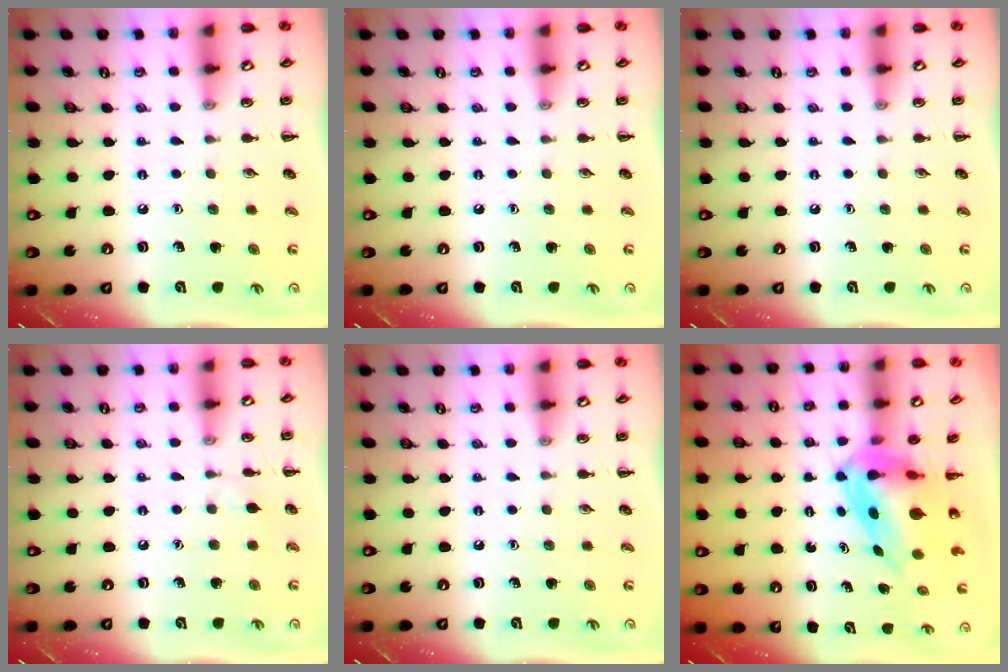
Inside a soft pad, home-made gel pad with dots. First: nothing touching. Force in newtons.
{"total": 0.0}
{"total": 0.0}
{"total": 3.6, "press": 3.3, "slide": 1.4}
{"total": 0.0}
{"total": 7.3, "press": 6.9, "slide": 2.4}